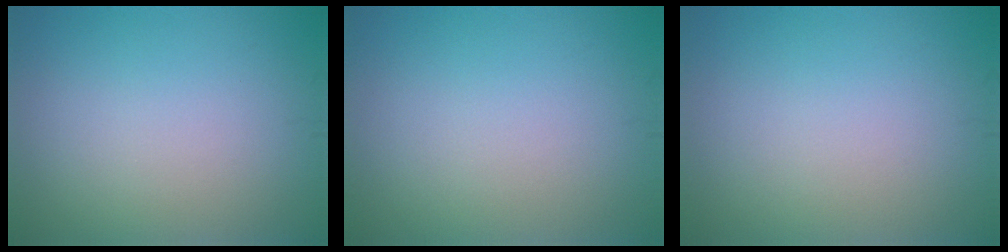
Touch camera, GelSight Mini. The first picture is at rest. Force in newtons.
{"total": 0.0}
{"total": 0.0}